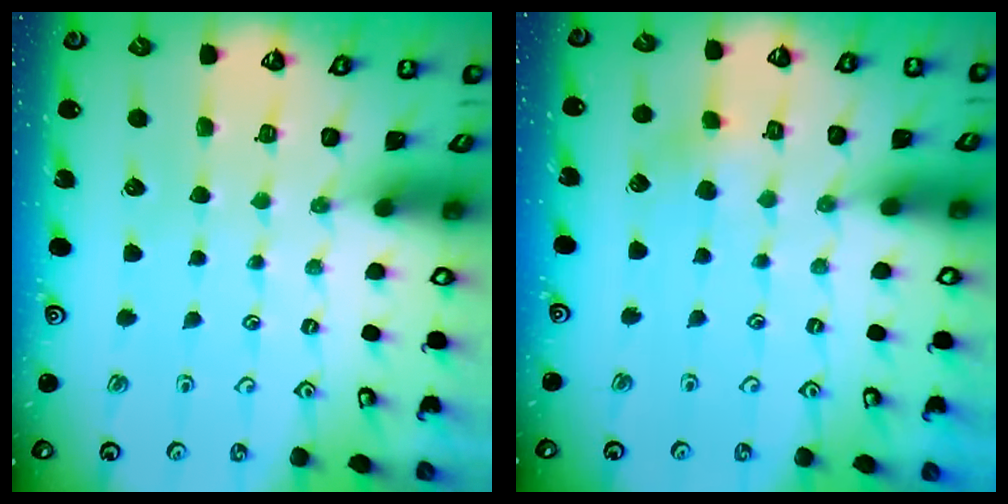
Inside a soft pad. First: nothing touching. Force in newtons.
{"total": 4.4, "press": 4.3, "slide": 0.9}